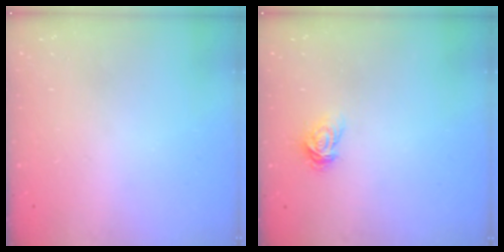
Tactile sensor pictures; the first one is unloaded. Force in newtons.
{"total": 3.5, "press": 3.5, "slide": 0.3}